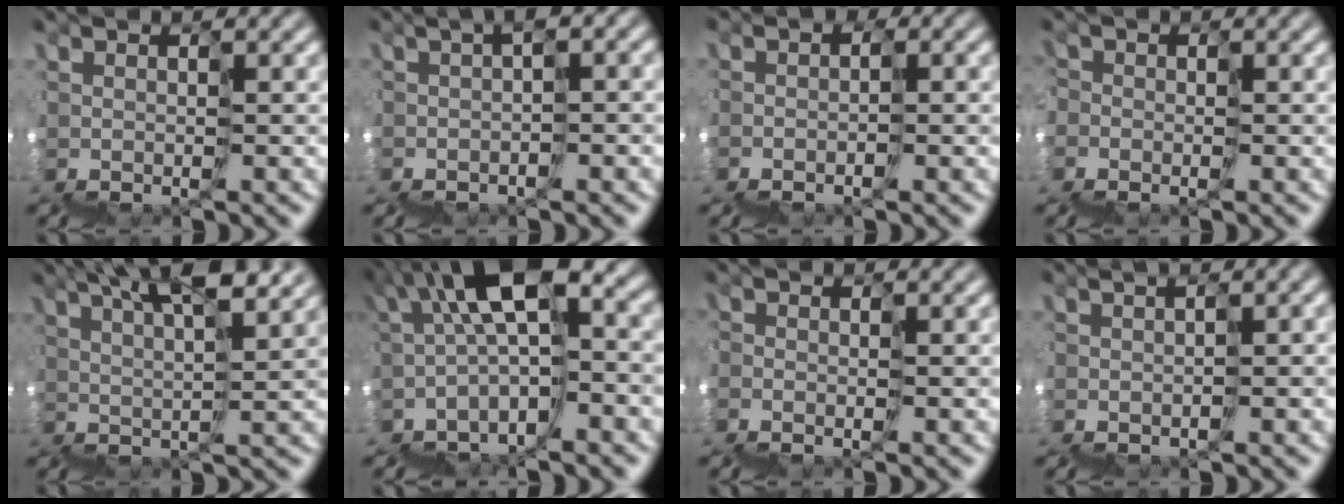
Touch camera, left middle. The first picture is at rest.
{"total": 2.6, "force": [-1.8, -0.2, 1.8], "torque": [-0.034, -0.007, -0.030]}
{"total": 3.0, "force": [-2.5, 1.5, -0.4], "torque": [0.012, 0.004, -0.032]}
{"total": 2.2, "force": [-1.8, 1.0, -0.7], "torque": [0.005, 0.005, -0.026]}
{"total": 6.6, "force": [6.1, -0.4, 2.5], "torque": [-0.005, 0.059, 0.089]}
{"total": 6.5, "force": [0.4, 2.0, 6.2], "torque": [-0.114, 0.041, -0.004]}
{"total": 1.4, "force": [-1.3, -0.2, -0.5], "torque": [0.003, 0.008, -0.030]}
{"total": 2.6, "force": [-1.1, 0.5, 2.3], "torque": [-0.019, 0.004, -0.012]}